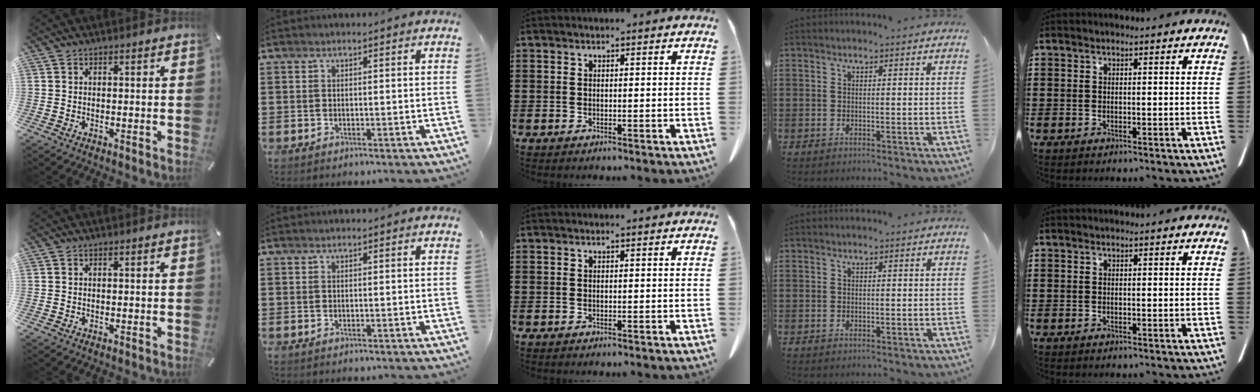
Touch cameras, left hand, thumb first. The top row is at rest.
{}